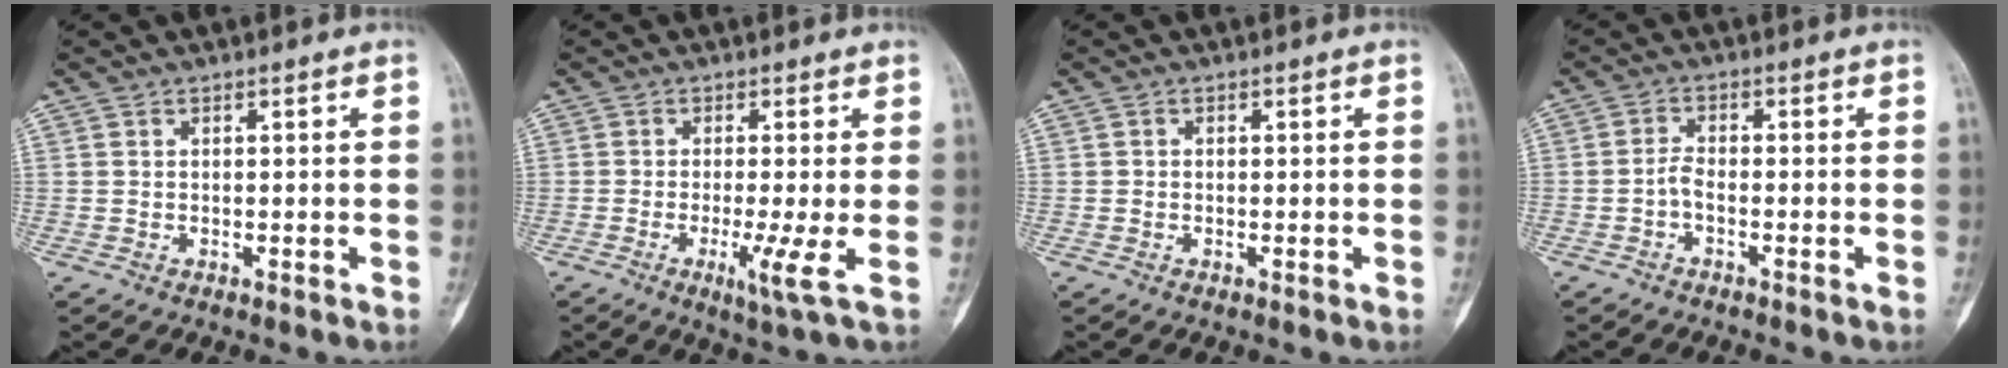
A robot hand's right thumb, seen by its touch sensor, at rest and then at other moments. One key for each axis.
{"total": 4.4, "fx": -1.1, "fy": -0.4, "fz": 4.3, "tx": -0.091, "ty": -0.016, "tz": -0.021}
{"total": 0.0}
{"total": 2.0, "fx": -1.0, "fy": 0.5, "fz": 1.6, "tx": -0.036, "ty": 0.004, "tz": -0.031}